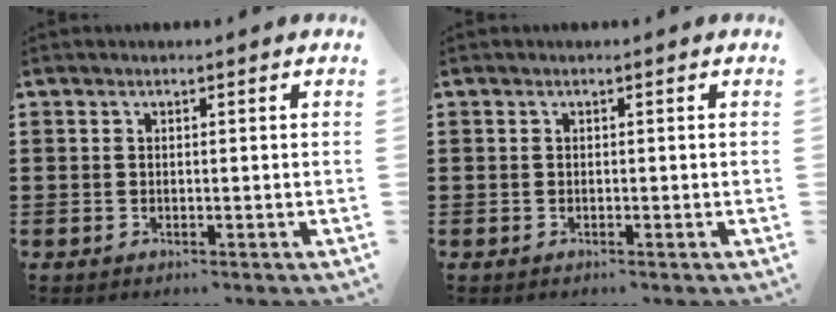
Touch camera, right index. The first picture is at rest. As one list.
[{"total": 0.0}]